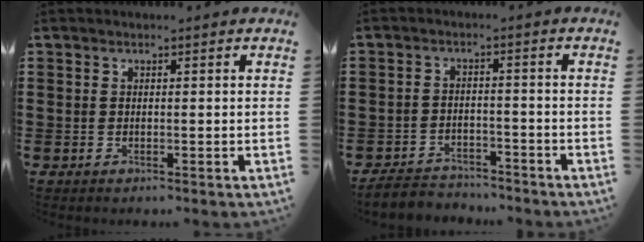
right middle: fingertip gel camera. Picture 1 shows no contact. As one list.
[{"total": 3.6, "force": [-3.5, 0.8, 0.2], "torque": [-0.008, 0.006, -0.074]}]